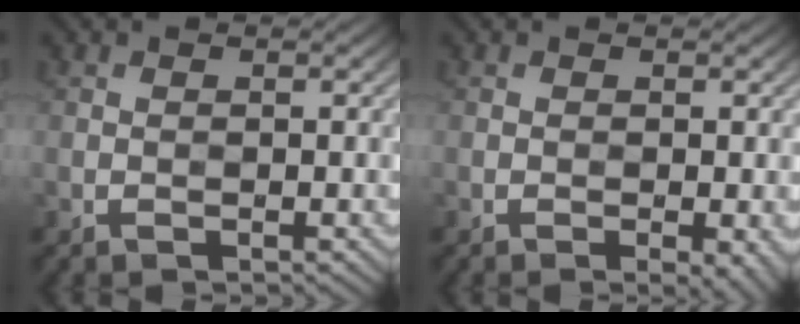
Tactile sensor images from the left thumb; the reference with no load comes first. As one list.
[{"total": 1.7, "force": [-0.5, 0.3, 1.7], "torque": [-0.024, -0.003, -0.005]}]